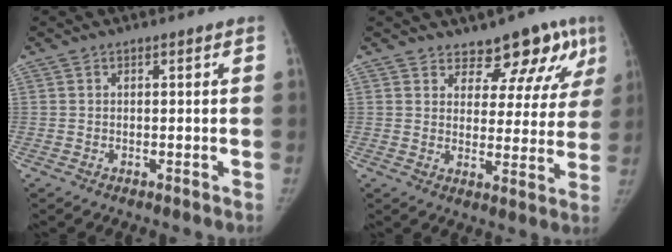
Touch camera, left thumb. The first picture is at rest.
{"total": 11.4, "force": [8.4, 5.9, 4.9], "torque": [-0.010, -0.048, 0.097]}